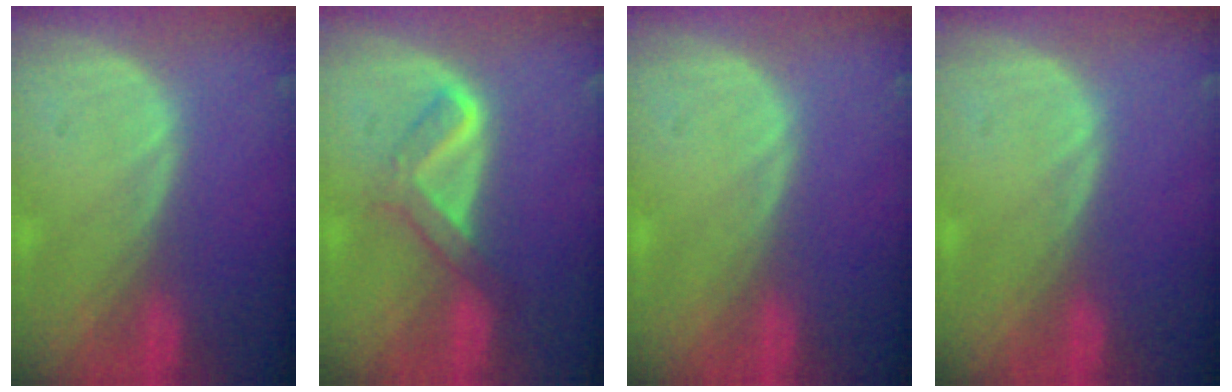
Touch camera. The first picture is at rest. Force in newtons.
{"total": 4.6, "press": 4.5, "slide": 0.6}
{"total": 0.0}
{"total": 0.0}